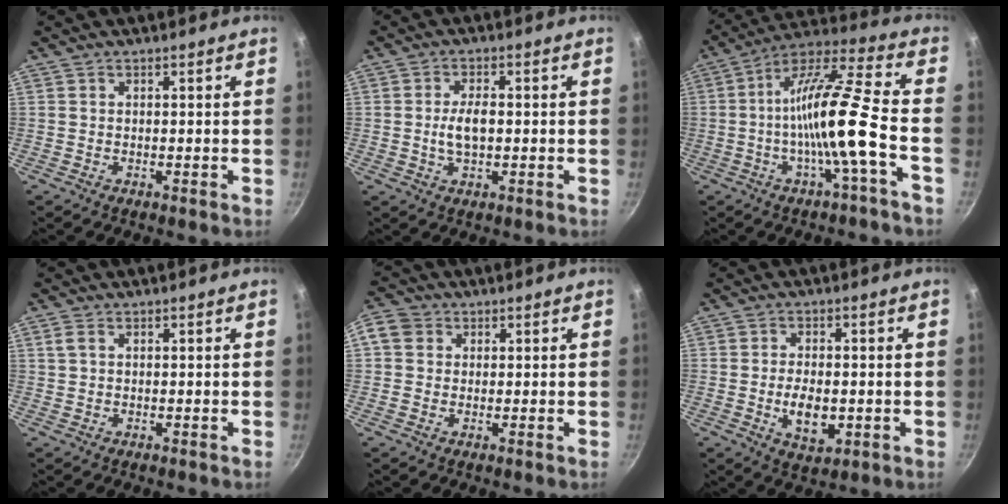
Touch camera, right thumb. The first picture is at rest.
{"total": 5.1, "force": [-0.2, 2.6, 4.3], "torque": [-0.072, 0.010, -0.005]}
{"total": 16.1, "force": [-3.8, 1.6, 15.5], "torque": [-0.264, 0.036, -0.079]}
{"total": 1.7, "force": [0.6, 1.0, 1.2], "torque": [-0.024, 0.002, 0.014]}
{"total": 6.0, "force": [1.4, 5.3, 2.6], "torque": [-0.029, 0.007, 0.011]}
{"total": 7.1, "force": [-1.1, 4.0, 5.7], "torque": [-0.089, -0.002, -0.014]}